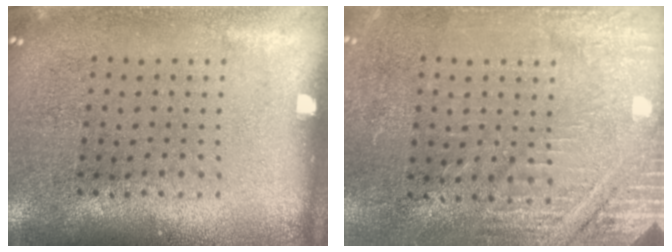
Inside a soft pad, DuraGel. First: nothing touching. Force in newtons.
{"total": 2.9, "press": 2.9, "slide": 0.4}